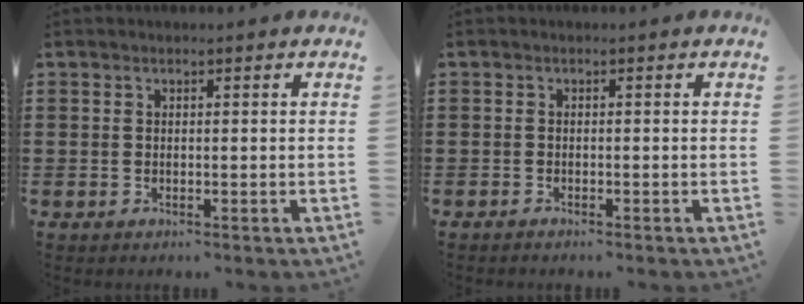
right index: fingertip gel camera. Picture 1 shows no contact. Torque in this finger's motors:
{"motor_torque": [-1.06, 1.08, -0.10, -0.02]}